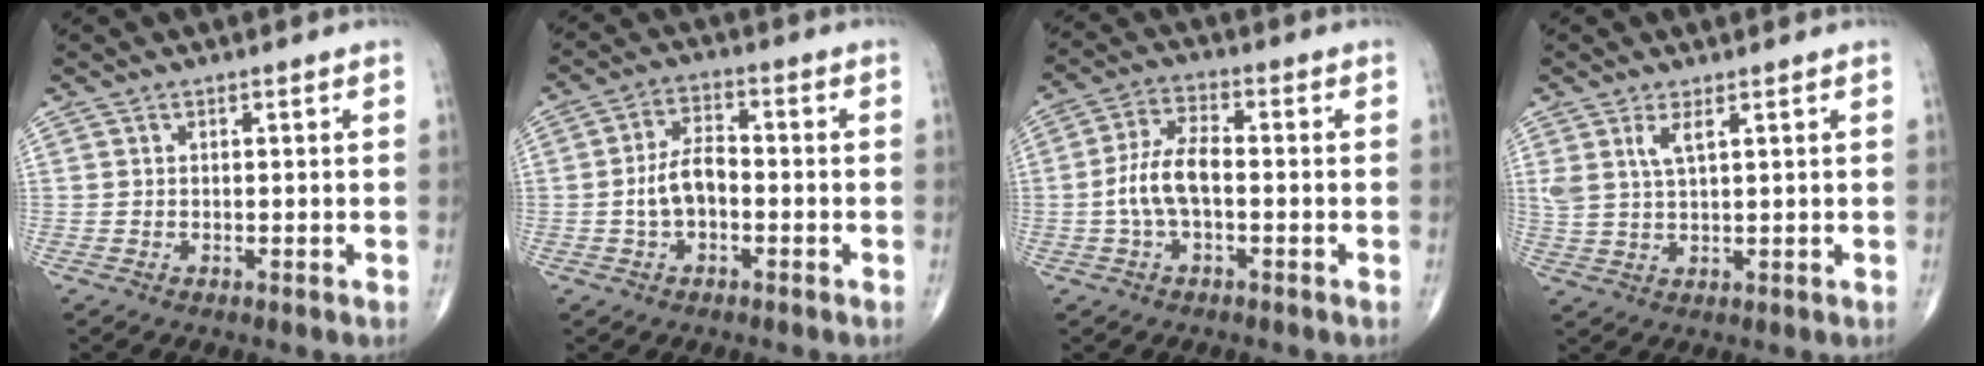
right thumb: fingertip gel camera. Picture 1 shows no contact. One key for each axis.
{"total": 6.4, "fx": -1.3, "fy": 3.7, "fz": 5.1, "tx": -0.096, "ty": 0.026, "tz": -0.029}
{"total": 7.9, "fx": -1.2, "fy": 3.7, "fz": 6.9, "tx": -0.149, "ty": 0.025, "tz": -0.027}
{"total": 3.8, "fx": 1.9, "fy": 1.1, "fz": 3.1, "tx": -0.068, "ty": -0.008, "tz": 0.044}